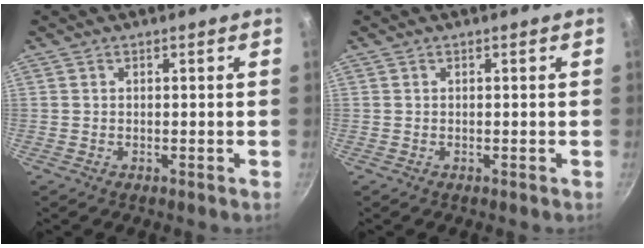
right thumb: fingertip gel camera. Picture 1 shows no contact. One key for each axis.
{"total": 0.0}